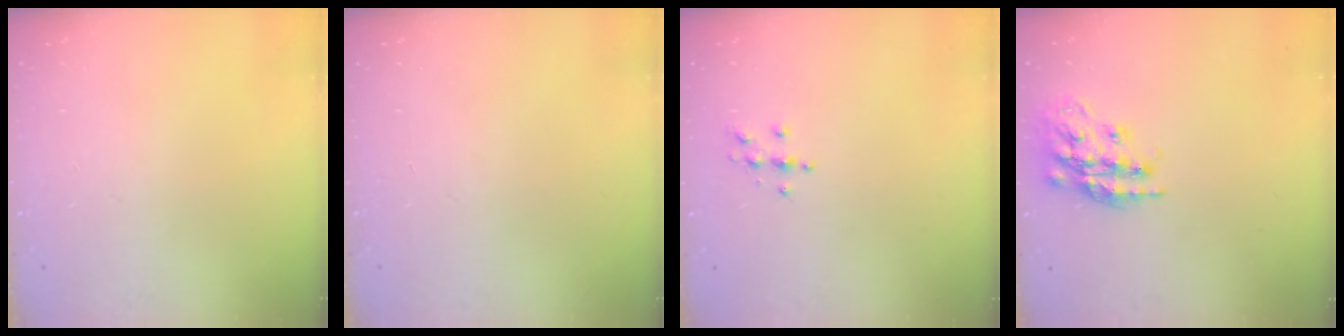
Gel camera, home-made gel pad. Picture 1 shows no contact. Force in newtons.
{"total": 0.0}
{"total": 4.5, "press": 4.4, "slide": 0.6}
{"total": 17.8, "press": 17.7, "slide": 1.3}